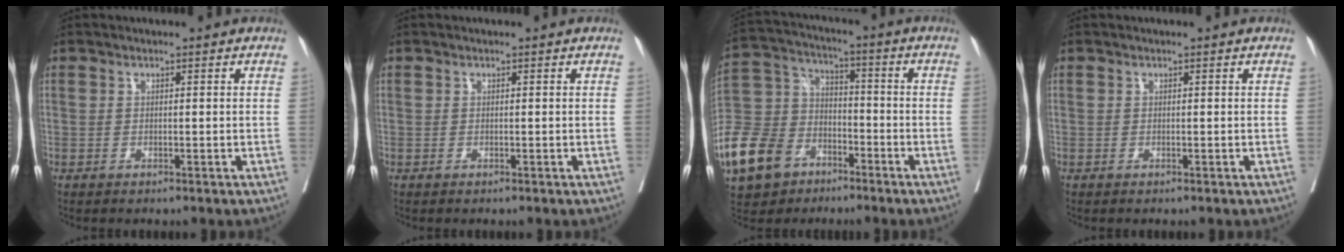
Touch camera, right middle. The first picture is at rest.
{"total": 0.0}
{"total": 16.4, "force": [-9.1, 11.0, 8.0], "torque": [-0.199, -0.001, -0.170]}
{"total": 0.0}